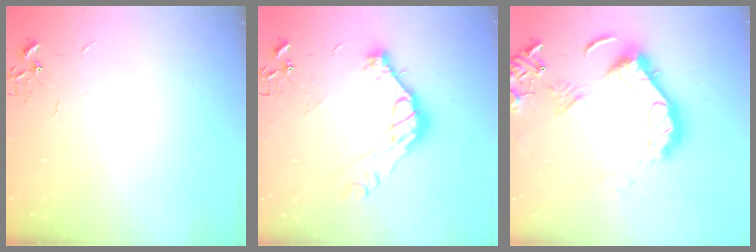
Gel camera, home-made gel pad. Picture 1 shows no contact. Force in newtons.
{"total": 15.6, "press": 15.5, "slide": 1.4}
{"total": 18.8, "press": 18.7, "slide": 1.8}